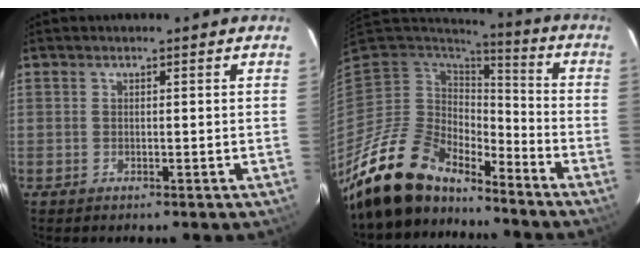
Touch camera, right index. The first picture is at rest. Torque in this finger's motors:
{"motor_torque": [1.04, -1.10, 0.71, 0.19]}